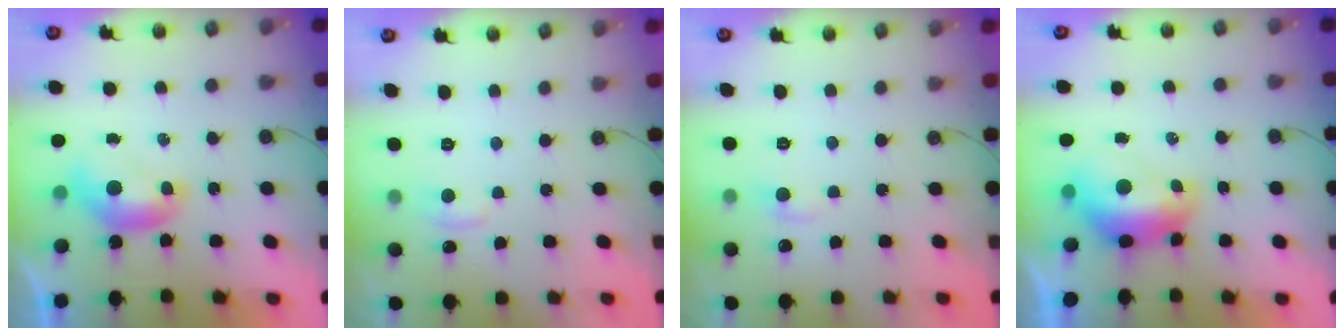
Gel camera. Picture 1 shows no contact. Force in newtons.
{"total": 1.0, "press": 0.0, "slide": 1.0}
{"total": 1.5, "press": 1.2, "slide": 0.9}
{"total": 2.8, "press": 2.7, "slide": 0.7}